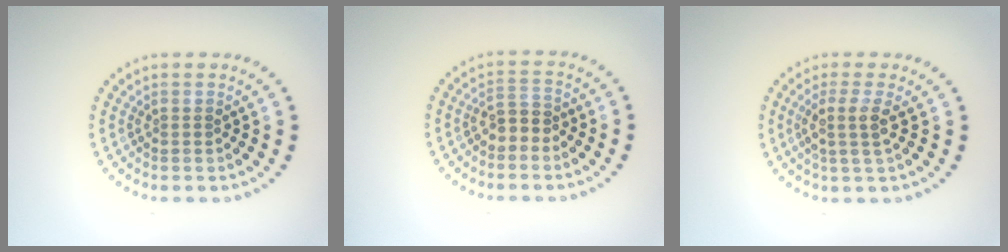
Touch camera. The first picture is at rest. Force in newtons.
{"total": 2.0, "press": 1.8, "slide": 0.9}
{"total": 2.3, "press": 1.9, "slide": 1.3}